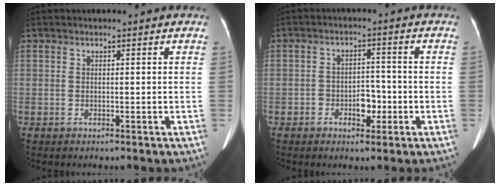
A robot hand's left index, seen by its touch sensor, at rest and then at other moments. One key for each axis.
{"total": 4.0, "fx": -1.8, "fy": 2.5, "fz": 2.7, "tx": -0.040, "ty": 0.007, "tz": -0.028}